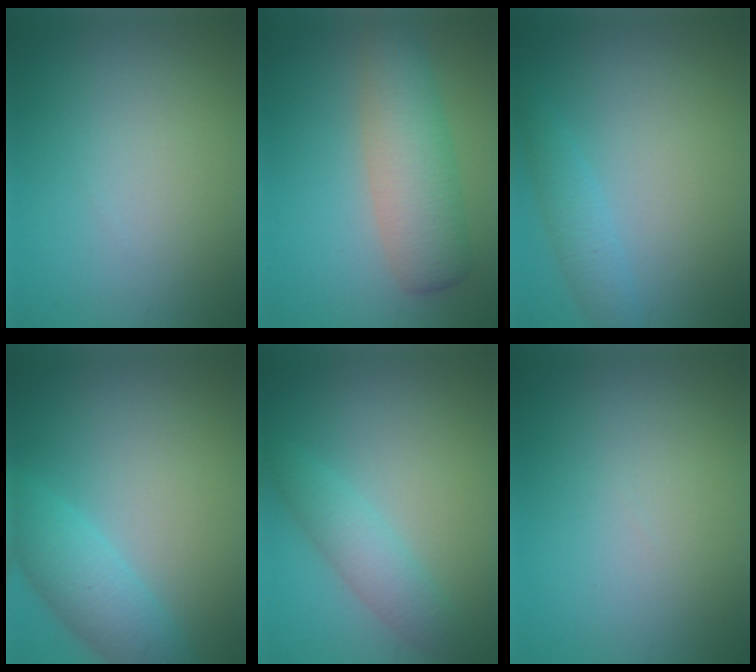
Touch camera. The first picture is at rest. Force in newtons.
{"total": 5.8, "press": 5.8, "slide": 0.2}
{"total": 2.2, "press": 2.2, "slide": 0.2}
{"total": 4.9, "press": 4.9, "slide": 0.1}
{"total": 2.4, "press": 2.4, "slide": 0.2}
{"total": 0.0}